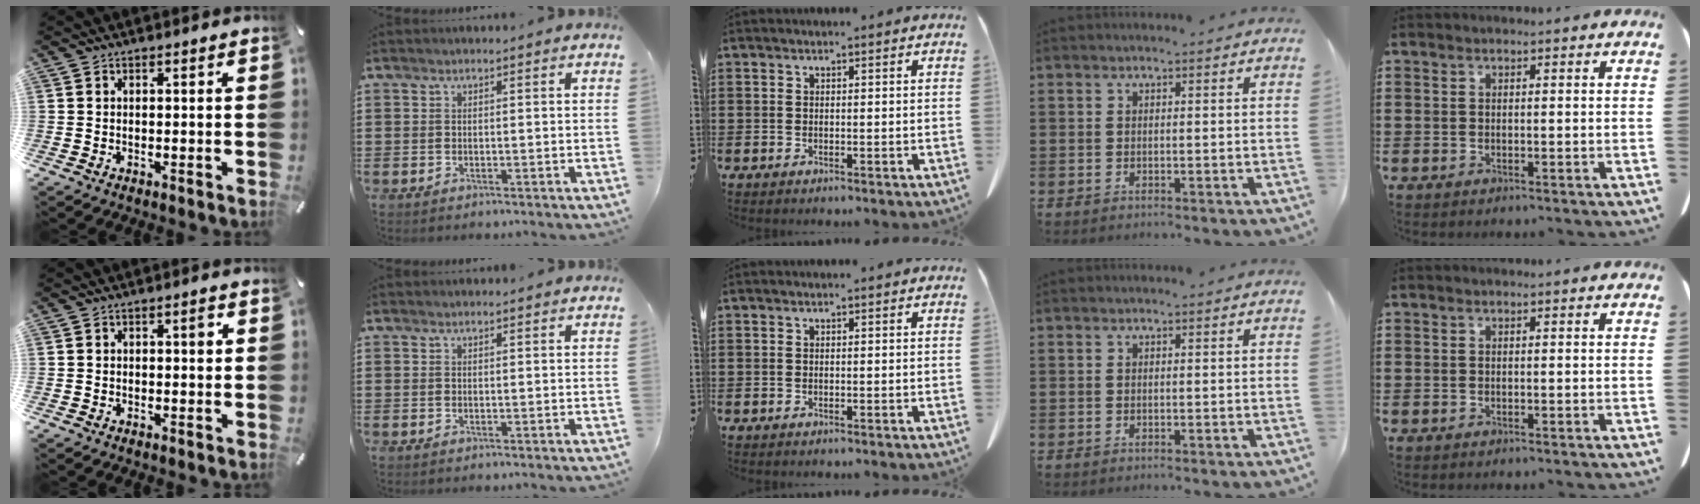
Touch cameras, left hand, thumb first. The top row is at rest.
{"thumb": {"total": 2.6, "force": [0.4, 1.4, 2.1], "torque": [-0.028, 0.004, 0.000]}, "index": {"total": 0.7, "force": [0.7, 0.0, 0.2], "torque": [-0.006, -0.001, 0.014]}}